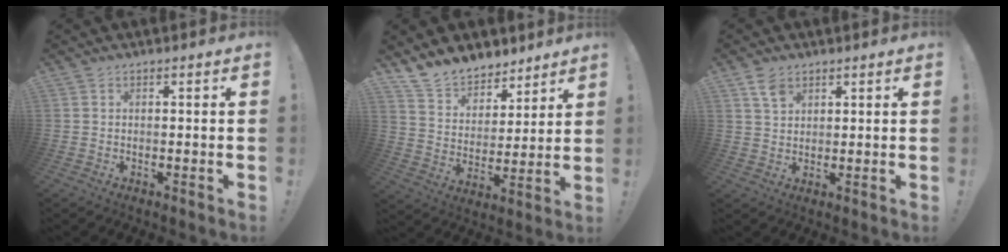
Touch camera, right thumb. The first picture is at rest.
{"total": 11.6, "force": [10.1, 5.3, 1.8], "torque": [-0.054, -0.081, 0.198]}
{"total": 4.8, "force": [3.1, 2.8, 2.4], "torque": [-0.040, -0.011, 0.059]}